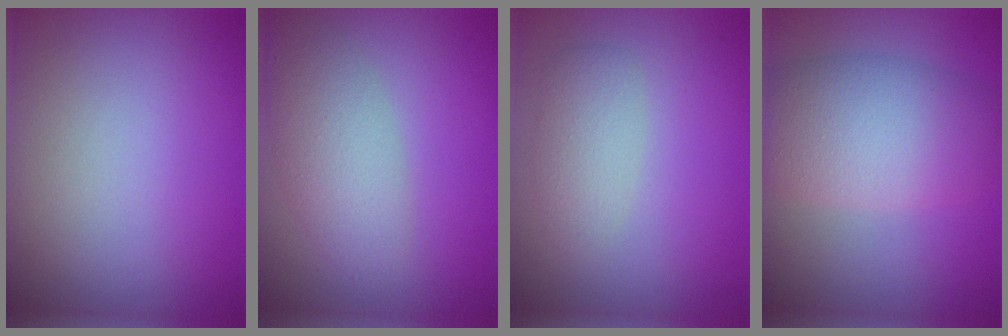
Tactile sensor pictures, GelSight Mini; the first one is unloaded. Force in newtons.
{"total": 4.0, "press": 3.9, "slide": 0.2}
{"total": 2.3, "press": 2.3, "slide": 0.1}
{"total": 7.5, "press": 7.5, "slide": 0.3}